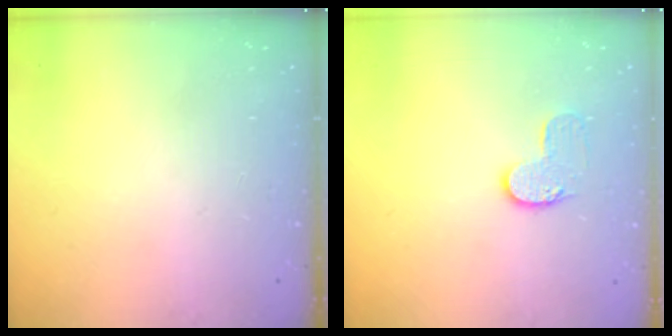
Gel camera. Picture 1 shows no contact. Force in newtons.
{"total": 7.4, "press": 7.4, "slide": 0.2}